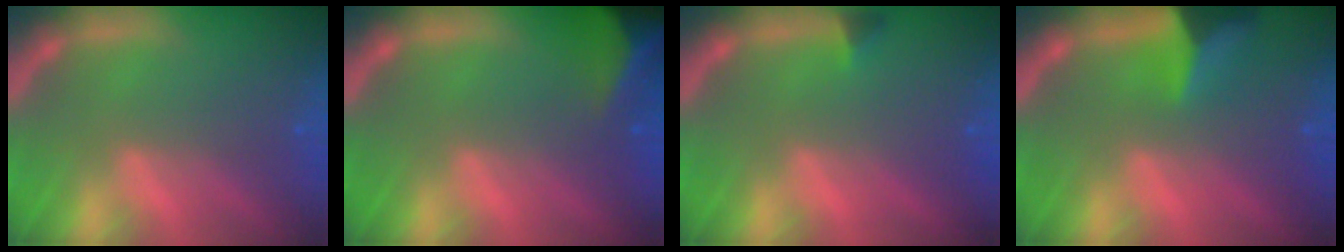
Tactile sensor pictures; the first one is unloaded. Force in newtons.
{"total": 8.9}
{"total": 0.9}
{"total": 5.4}